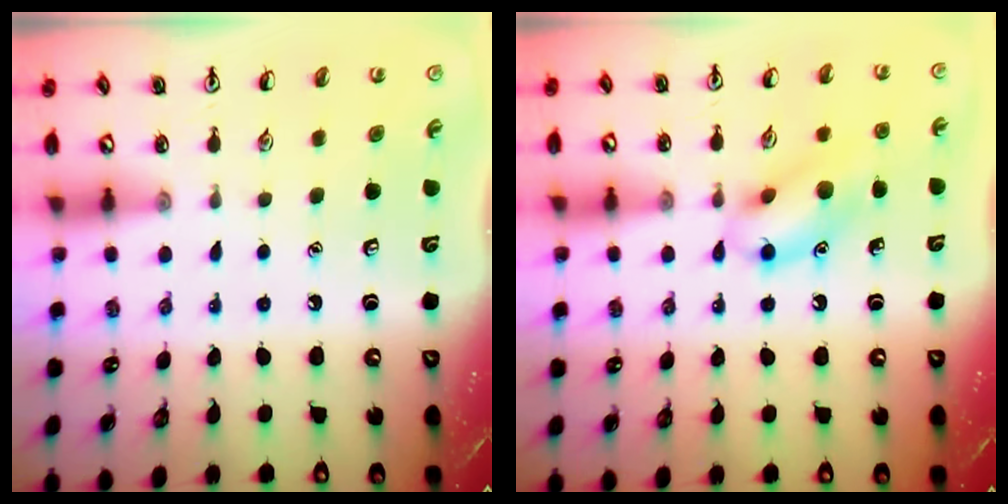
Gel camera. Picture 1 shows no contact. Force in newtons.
{"total": 12.1, "press": 12.1, "slide": 0.8}